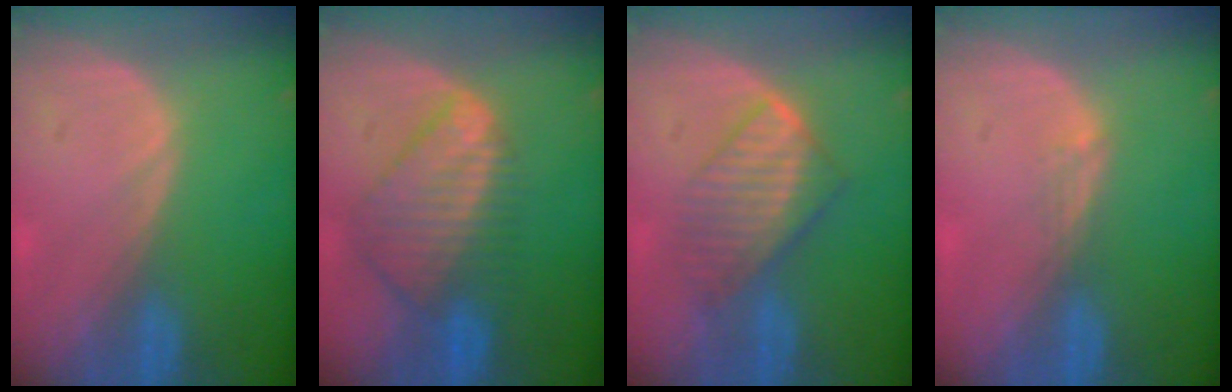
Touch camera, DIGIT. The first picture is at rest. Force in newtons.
{"total": 9.0, "press": 7.8, "slide": 4.5}
{"total": 6.7, "press": 6.4, "slide": 1.9}
{"total": 1.5, "press": 1.0, "slide": 1.0}